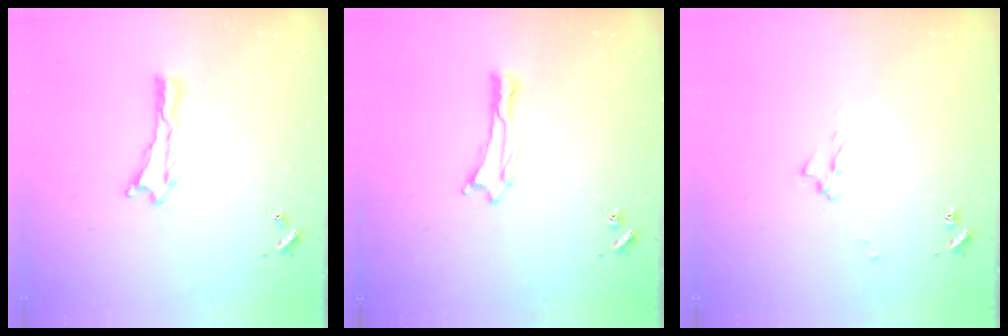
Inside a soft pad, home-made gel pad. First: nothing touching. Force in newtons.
{"total": 0.0}
{"total": 2.5, "press": 2.5, "slide": 0.4}